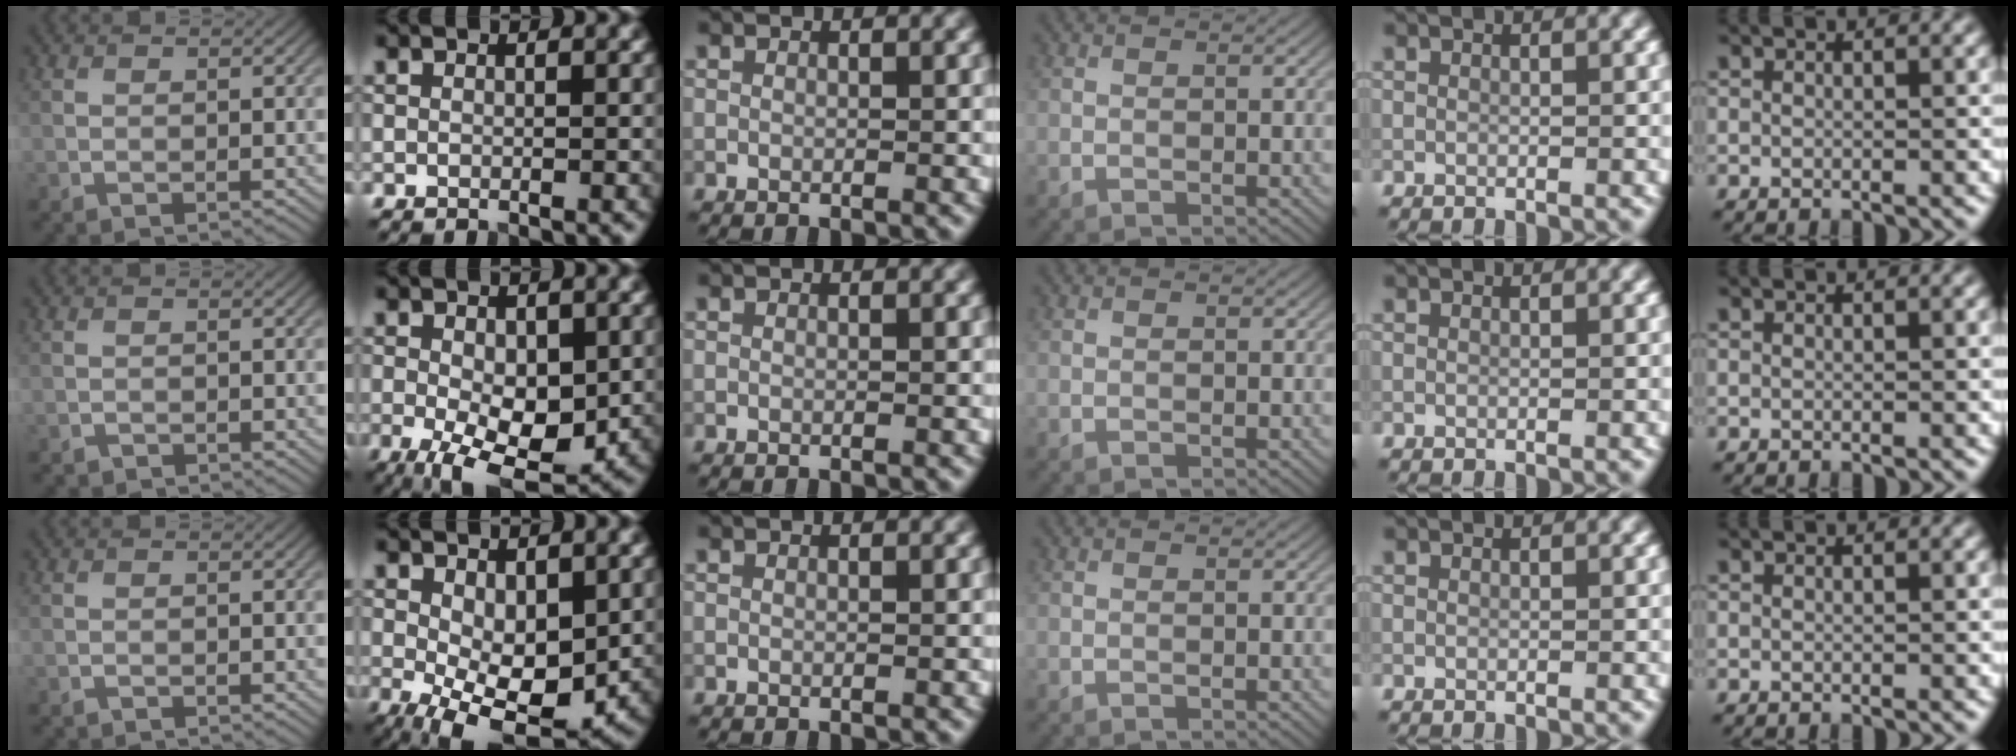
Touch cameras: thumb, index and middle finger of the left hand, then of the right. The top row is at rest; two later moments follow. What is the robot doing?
{"motion": "lift_and_place", "object": "calculator"}